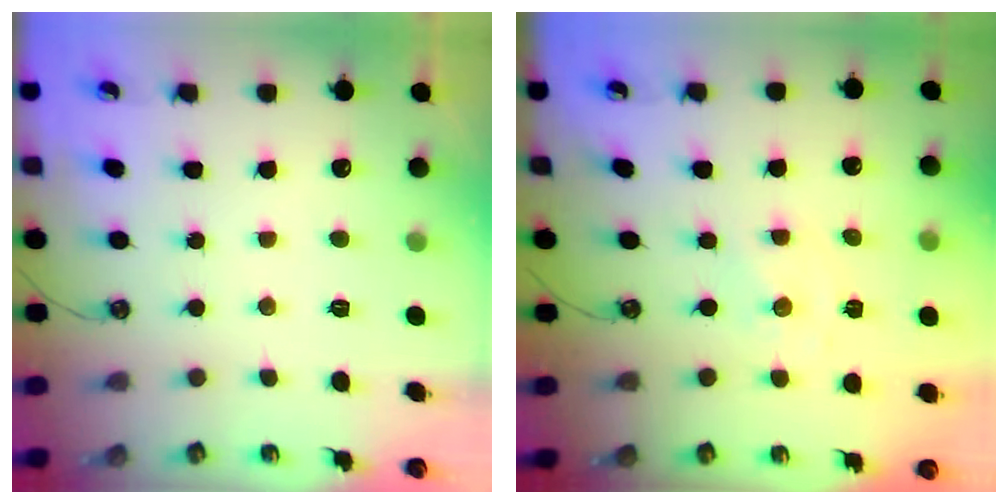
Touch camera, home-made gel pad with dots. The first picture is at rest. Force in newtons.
{"total": 0.0}